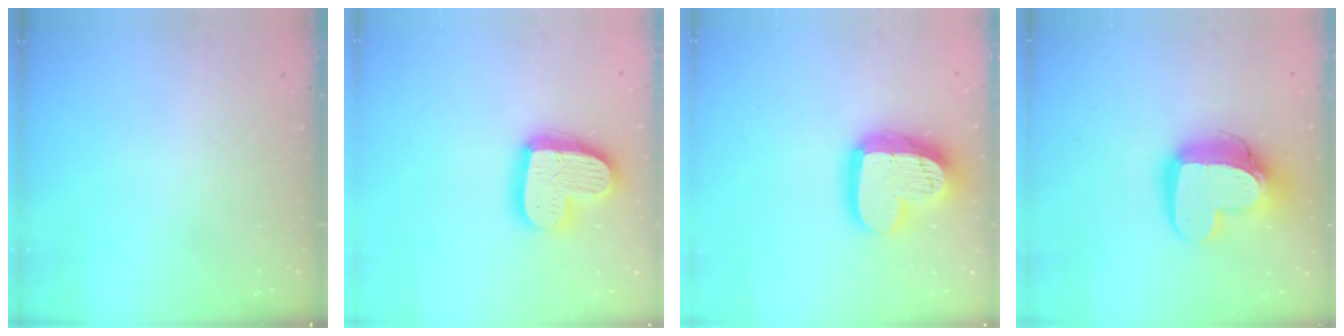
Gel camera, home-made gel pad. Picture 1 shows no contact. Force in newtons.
{"total": 18.7, "press": 18.7, "slide": 1.5}
{"total": 18.7, "press": 18.6, "slide": 1.5}
{"total": 15.3, "press": 15.3, "slide": 1.4}